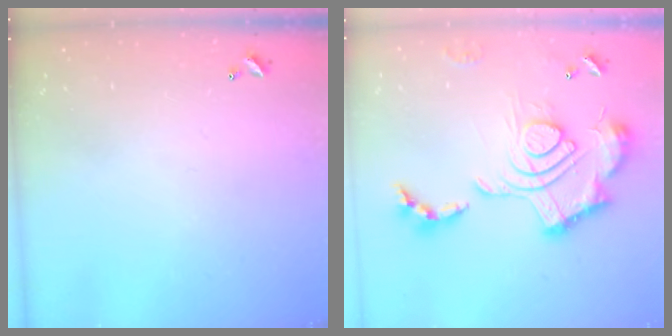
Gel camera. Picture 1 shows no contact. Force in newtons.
{"total": 2.5, "press": 1.9, "slide": 1.7}